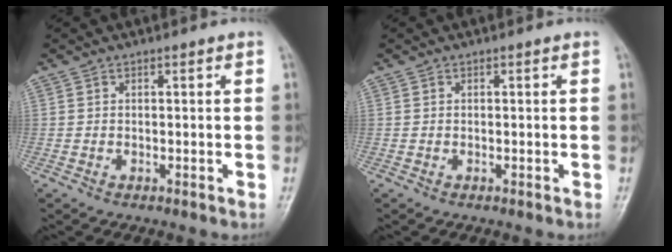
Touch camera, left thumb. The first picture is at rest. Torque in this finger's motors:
{"motor_torque": [-0.09, 0.10, 0.00, 0.00, 0.00]}